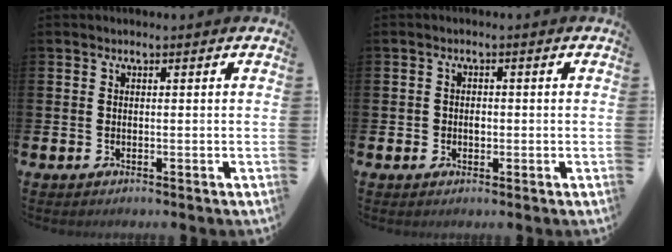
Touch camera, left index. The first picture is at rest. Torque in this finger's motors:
{"motor_torque": [0.07, 0.15, -0.02, 0.00]}